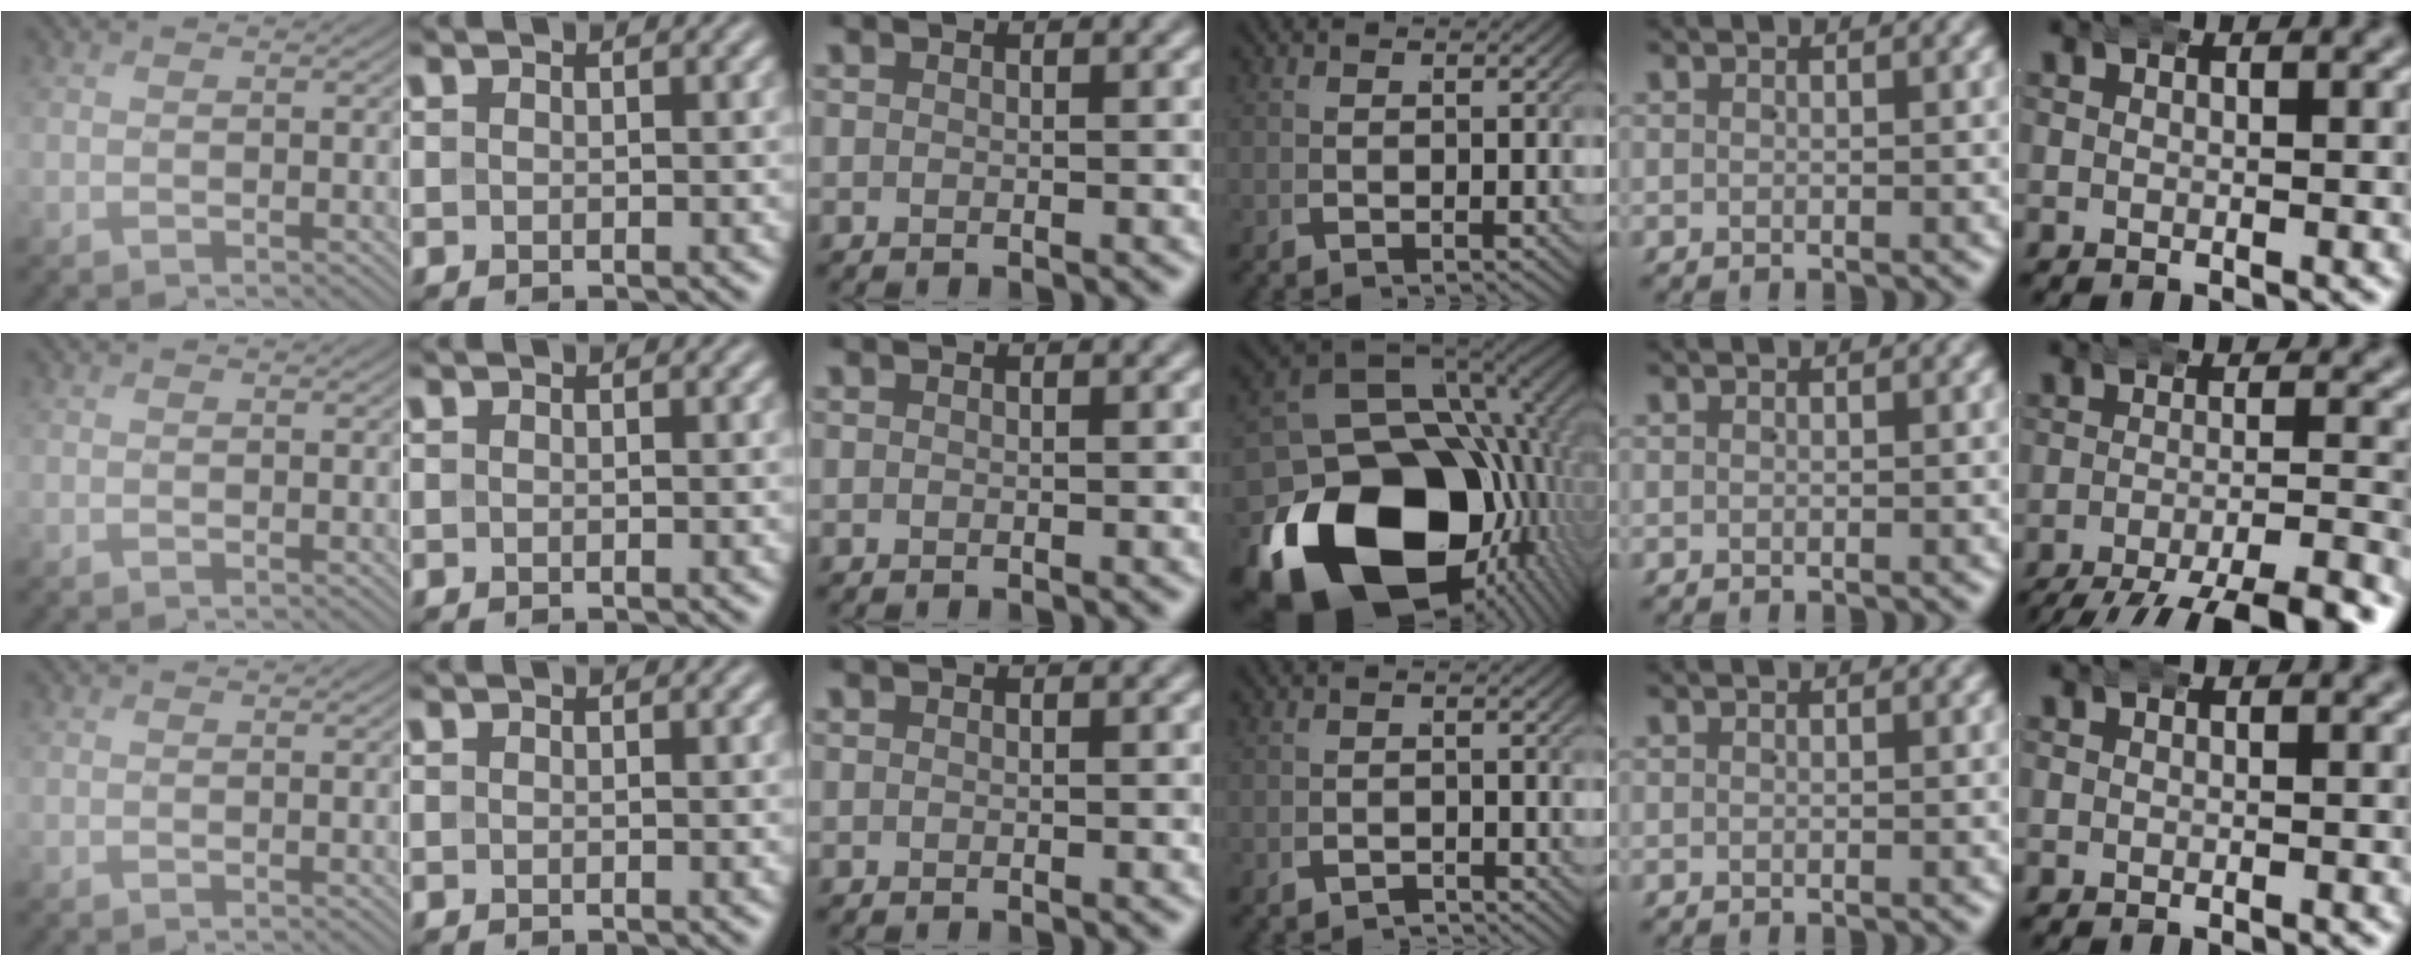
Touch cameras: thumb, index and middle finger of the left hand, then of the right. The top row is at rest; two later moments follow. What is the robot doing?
{"motion": "wrap", "object": "aluminum foil"}